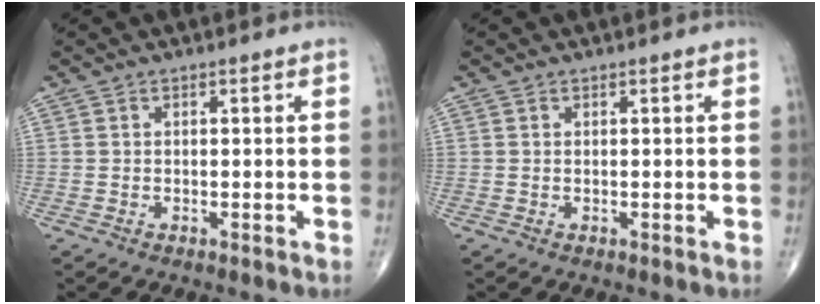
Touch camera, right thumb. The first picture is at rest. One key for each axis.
{"total": 0.0}